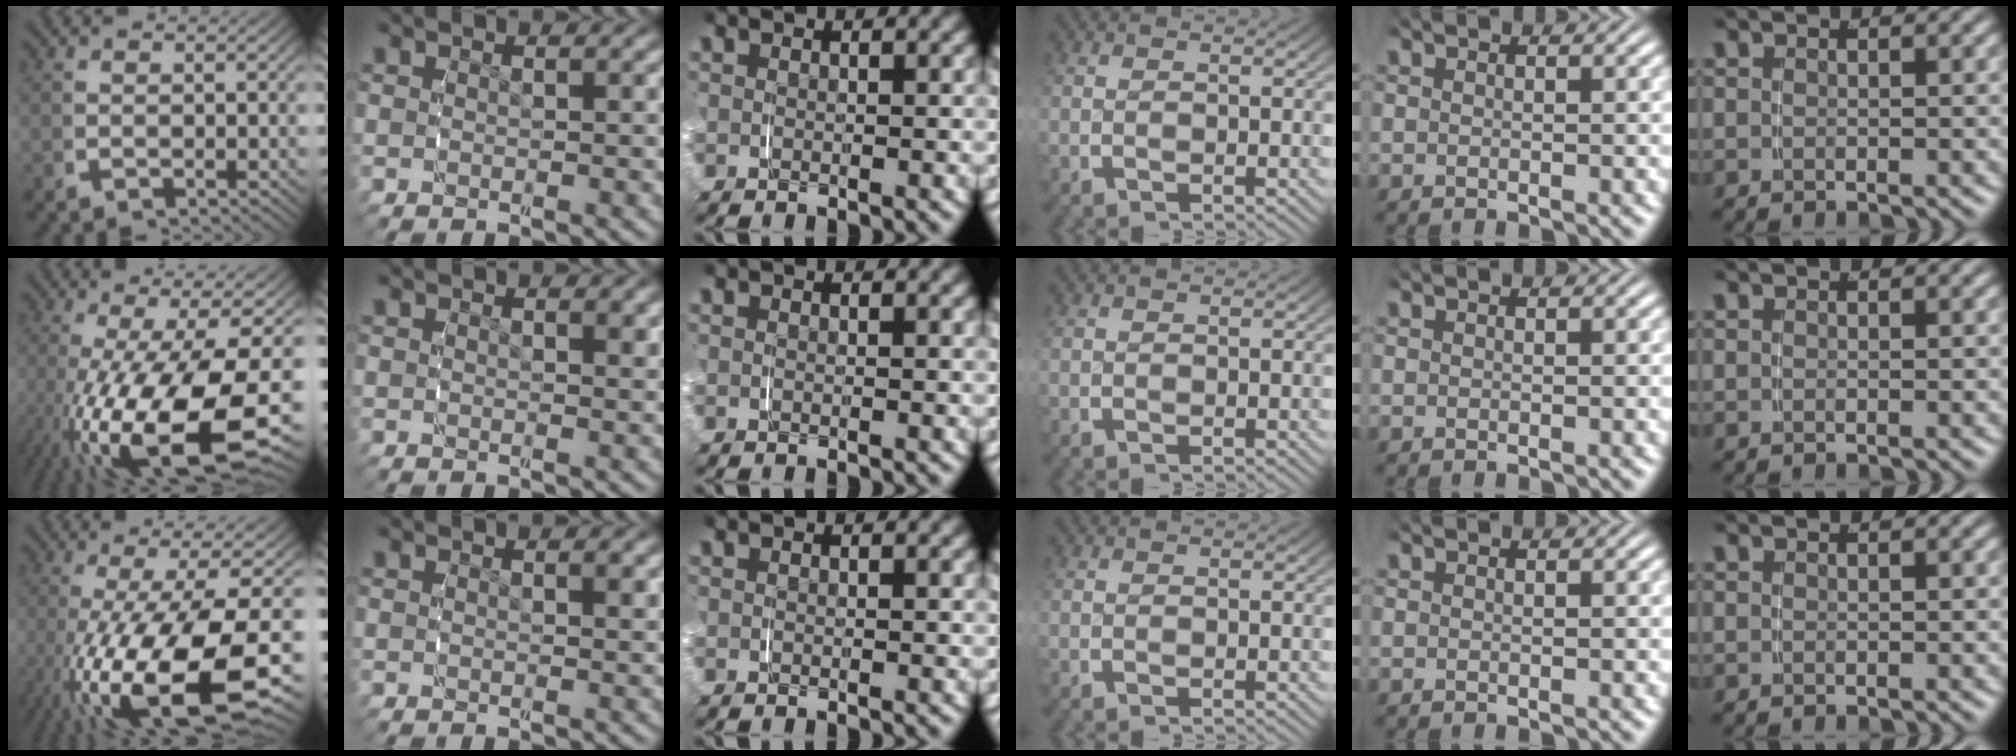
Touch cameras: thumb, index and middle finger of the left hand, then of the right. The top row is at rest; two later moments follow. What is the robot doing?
{"motion": "grasp_and_lifting", "object": "glasses case"}